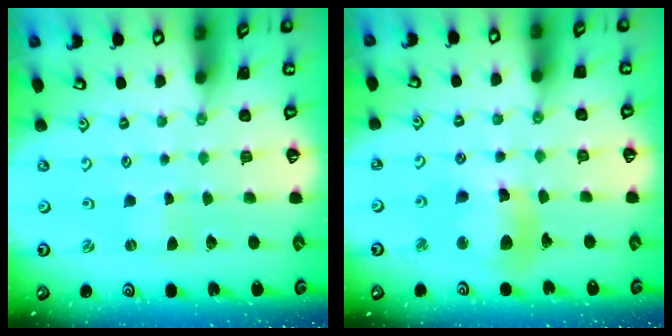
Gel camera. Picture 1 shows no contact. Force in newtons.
{"total": 11.2, "press": 11.1, "slide": 1.5}